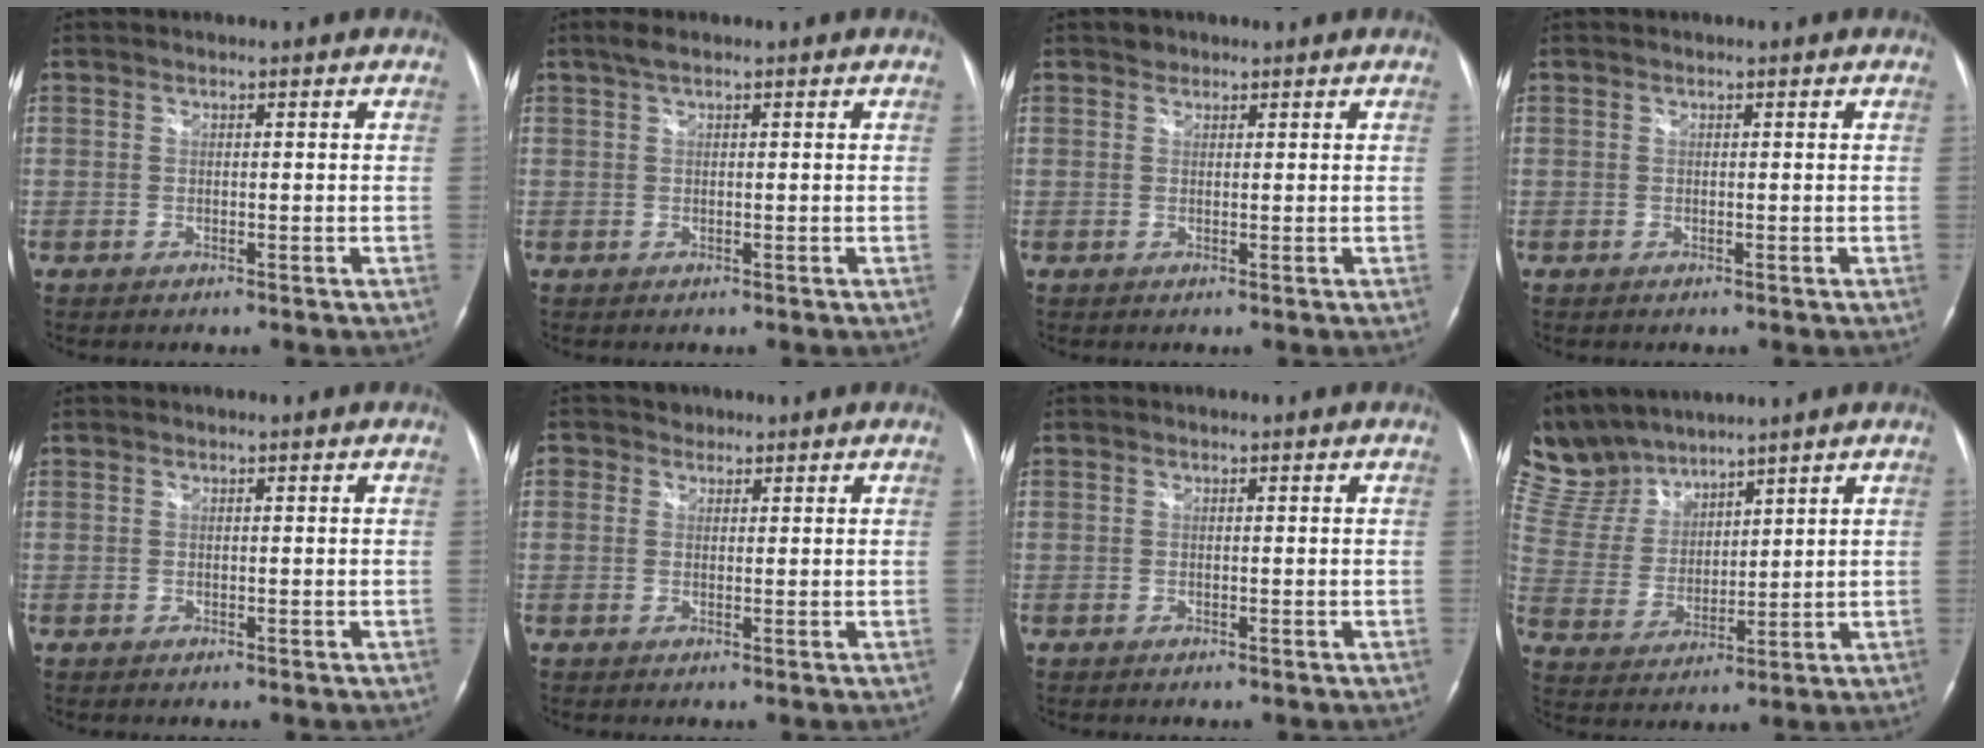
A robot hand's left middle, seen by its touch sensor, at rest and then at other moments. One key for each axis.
{"total": 1.7, "fx": 1.2, "fy": 0.2, "fz": 1.2, "tx": -0.032, "ty": 0.014, "tz": 0.023}
{"total": 1.0, "fx": 0.8, "fy": 0.6, "fz": 0.0, "tx": 0.002, "ty": 0.000, "tz": 0.009}
{"total": 0.0}
{"total": 0.0}
{"total": 2.1, "fx": 1.2, "fy": 1.7, "fz": 0.1, "tx": 0.000, "ty": 0.008, "tz": 0.015}
{"total": 0.0}
{"total": 9.9, "fx": 9.6, "fy": 2.2, "fz": 1.5, "tx": -0.056, "ty": 0.016, "tz": 0.212}